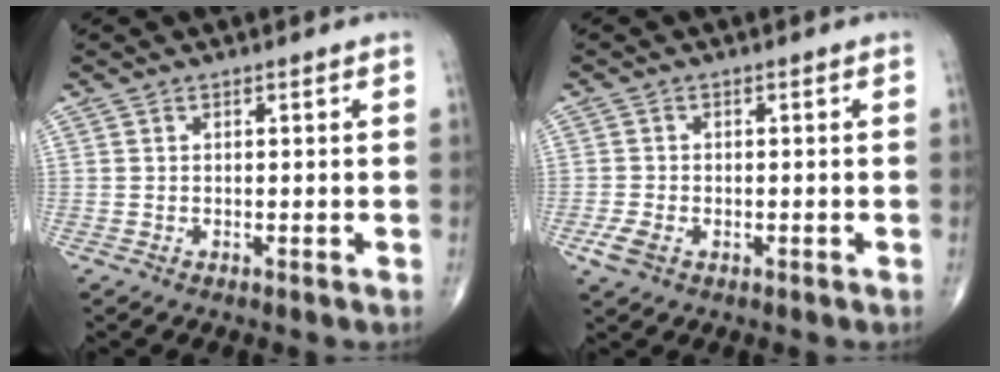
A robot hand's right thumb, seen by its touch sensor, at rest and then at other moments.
{"total": 3.2, "force": [-1.3, 2.1, 2.1], "torque": [-0.048, 0.000, -0.023]}